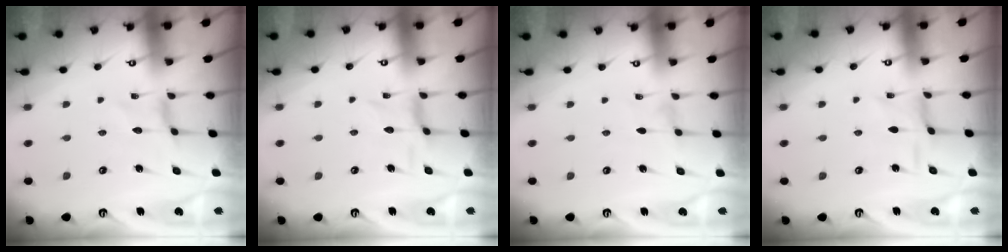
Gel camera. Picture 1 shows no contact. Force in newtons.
{"total": 1.5, "press": 1.5, "slide": 0.2}
{"total": 0.0}
{"total": 1.5, "press": 1.5, "slide": 0.1}